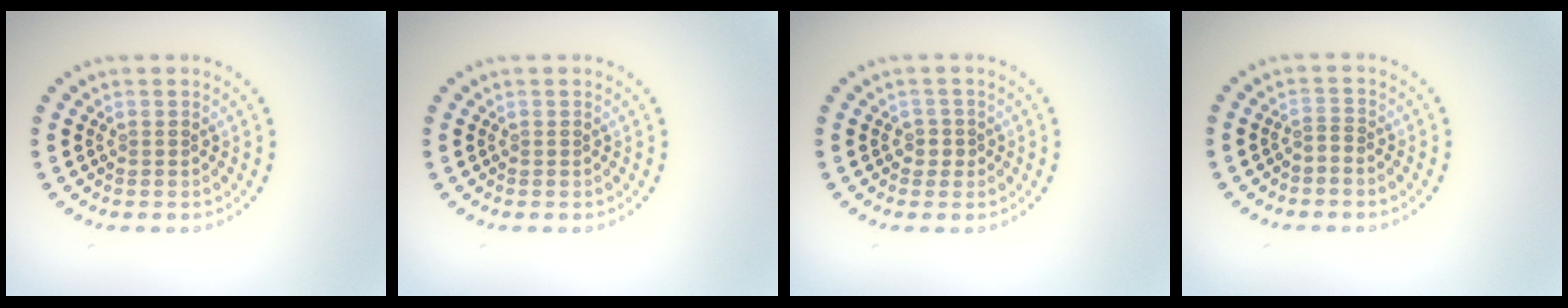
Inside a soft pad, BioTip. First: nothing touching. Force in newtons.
{"total": 0.0}
{"total": 1.2, "press": 1.0, "slide": 0.7}
{"total": 0.5, "press": 0.2, "slide": 0.5}